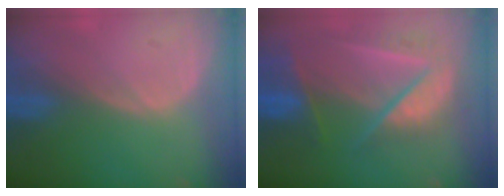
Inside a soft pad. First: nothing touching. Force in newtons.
{"total": 9.7, "press": 8.2, "slide": 5.1}